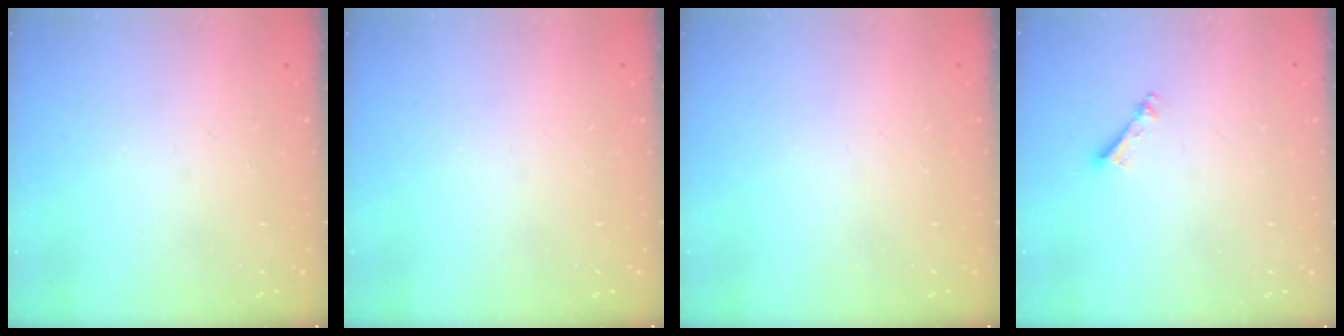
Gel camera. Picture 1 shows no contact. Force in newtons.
{"total": 0.0}
{"total": 0.0}
{"total": 3.7, "press": 3.7, "slide": 0.3}